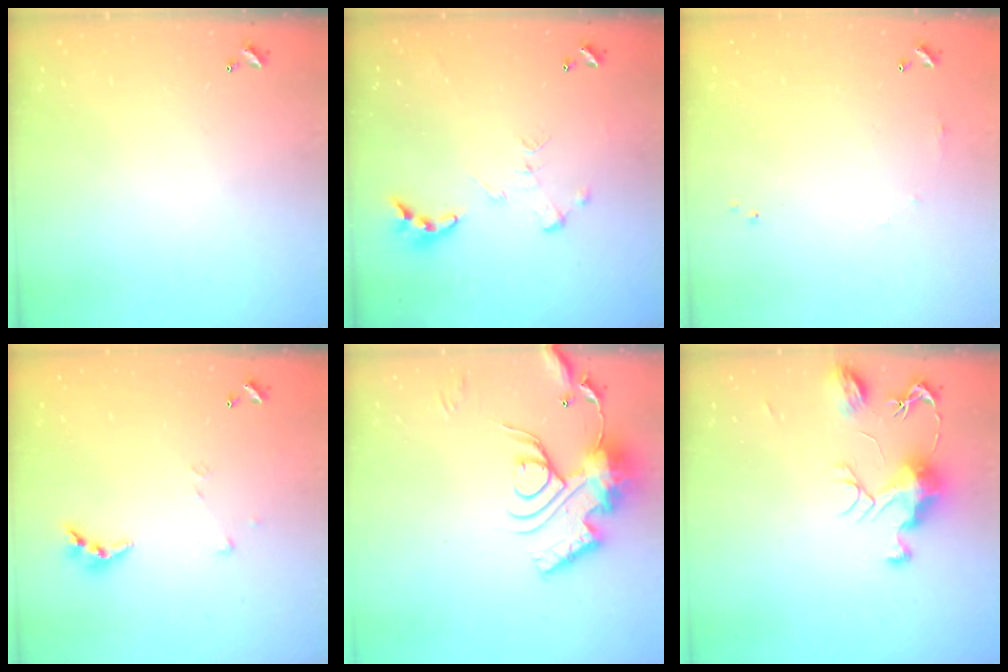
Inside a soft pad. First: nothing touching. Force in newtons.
{"total": 0.0}
{"total": 4.7, "press": 4.7, "slide": 0.7}
{"total": 5.7, "press": 5.7, "slide": 0.4}
{"total": 18.0, "press": 18.0, "slide": 1.7}
{"total": 9.4, "press": 9.4, "slide": 0.3}